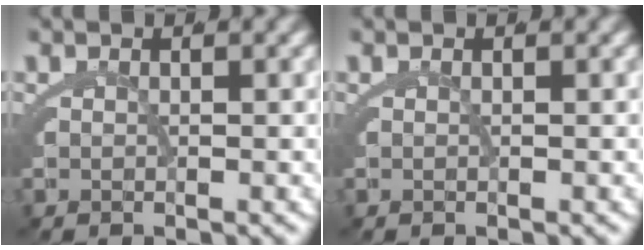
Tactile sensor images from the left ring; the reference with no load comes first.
{"total": 0.0}